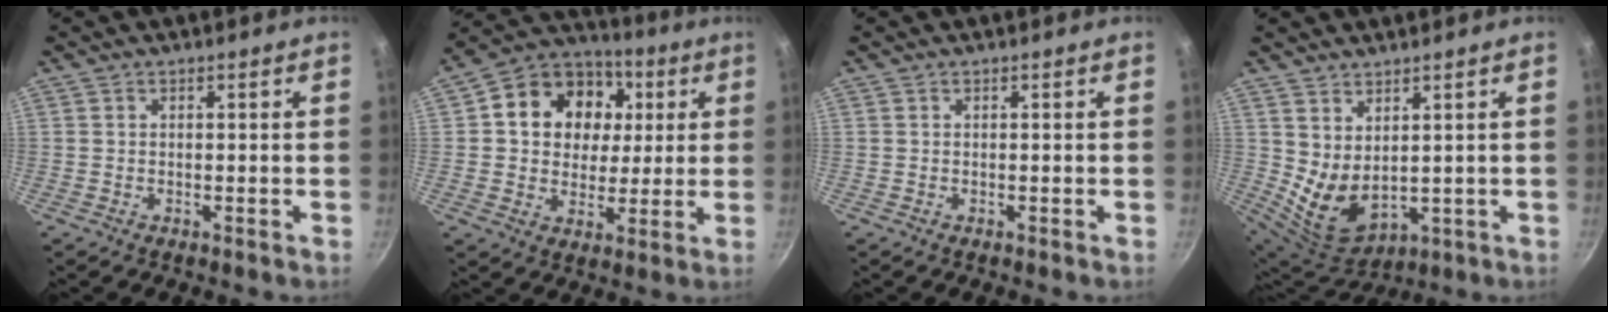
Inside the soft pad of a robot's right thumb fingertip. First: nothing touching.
{"total": 17.3, "force": [3.9, 14.1, 9.2], "torque": [-0.132, 0.014, 0.056]}
{"total": 0.0}
{"total": 8.2, "force": [2.8, 4.9, 5.9], "torque": [-0.095, -0.042, 0.074]}